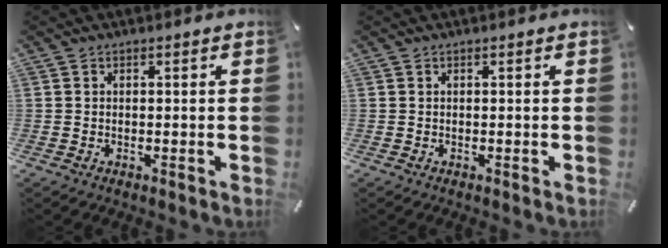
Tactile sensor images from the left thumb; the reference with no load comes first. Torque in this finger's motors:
{"motor_torque": [0.00, 0.00, 0.00, 0.00, 0.00]}